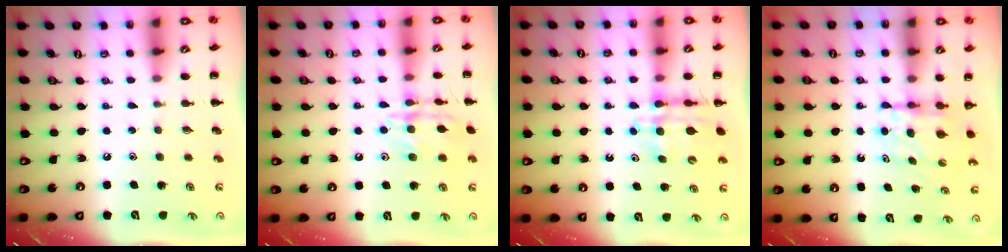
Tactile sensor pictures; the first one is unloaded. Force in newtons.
{"total": 13.5, "press": 13.5, "slide": 0.7}
{"total": 9.5, "press": 9.0, "slide": 3.2}
{"total": 5.2, "press": 5.2, "slide": 0.3}